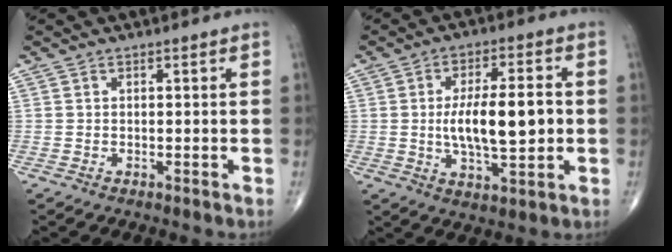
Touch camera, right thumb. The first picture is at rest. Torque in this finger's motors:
{"motor_torque": [0.10, 0.27, 1.51, 0.03, 0.13]}